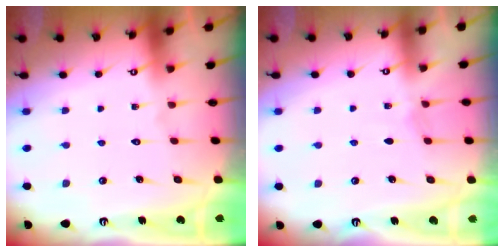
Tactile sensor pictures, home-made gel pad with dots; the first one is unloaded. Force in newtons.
{"total": 2.9, "press": 2.9, "slide": 0.4}